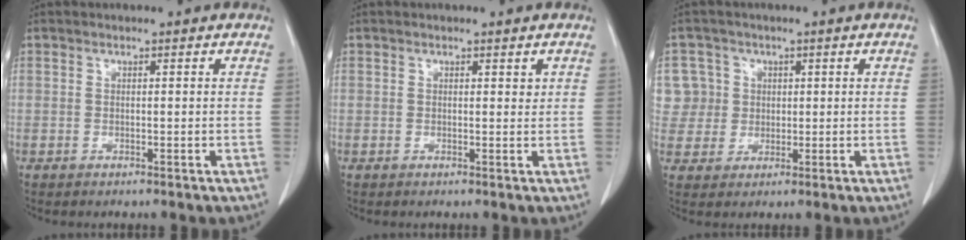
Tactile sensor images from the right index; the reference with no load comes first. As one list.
[{"total": 0.7, "force": [0.4, 0.4, 0.4], "torque": [0.000, -0.001, 0.003]}, {"total": 6.3, "force": [1.6, 6.1, -0.1], "torque": [0.013, 0.019, 0.038]}]